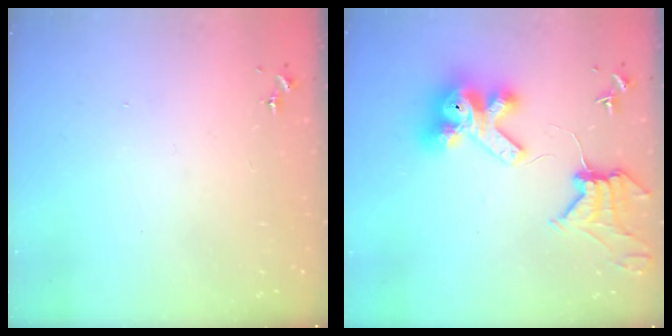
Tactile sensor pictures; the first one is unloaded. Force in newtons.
{"total": 18.0, "press": 17.9, "slide": 2.0}